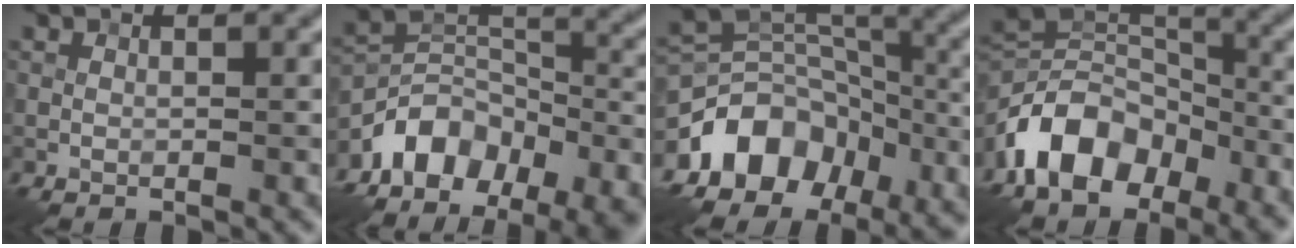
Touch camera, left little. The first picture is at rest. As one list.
[{"total": 9.9, "force": [-7.3, 5.1, 4.4], "torque": [-0.069, 0.007, -0.132]}, {"total": 12.7, "force": [-7.0, 8.7, 6.0], "torque": [-0.126, 0.009, -0.112]}, {"total": 9.4, "force": [-5.6, 5.2, 5.3], "torque": [-0.084, 0.005, -0.114]}]